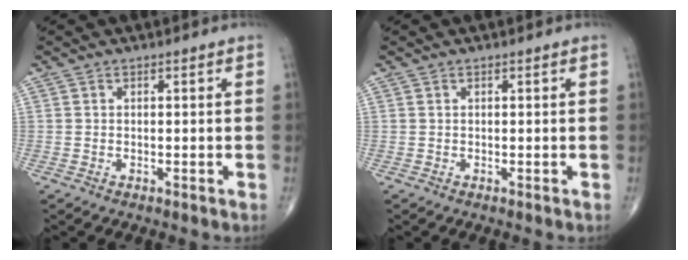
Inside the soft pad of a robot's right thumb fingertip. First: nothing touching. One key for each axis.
{"total": 0.0}